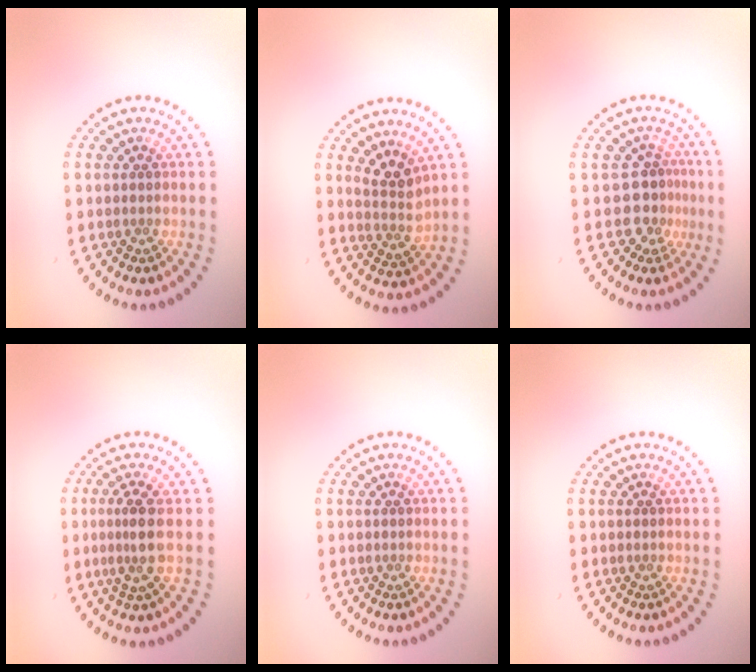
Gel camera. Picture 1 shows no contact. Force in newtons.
{"total": 2.5, "press": 1.9, "slide": 1.6}
{"total": 2.9, "press": 2.1, "slide": 2.0}
{"total": 2.6, "press": 1.9, "slide": 1.7}
{"total": 0.0}
{"total": 0.0}